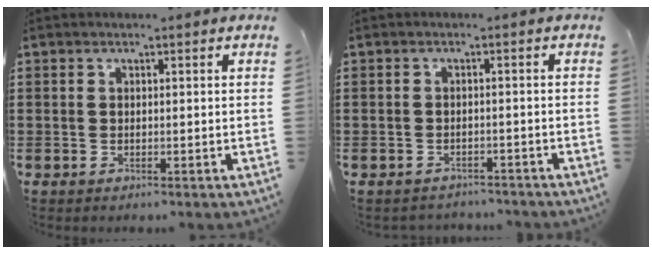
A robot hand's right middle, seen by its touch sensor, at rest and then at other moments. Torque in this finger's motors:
{"motor_torque": [0.02, -0.02, 0.00, 0.01]}